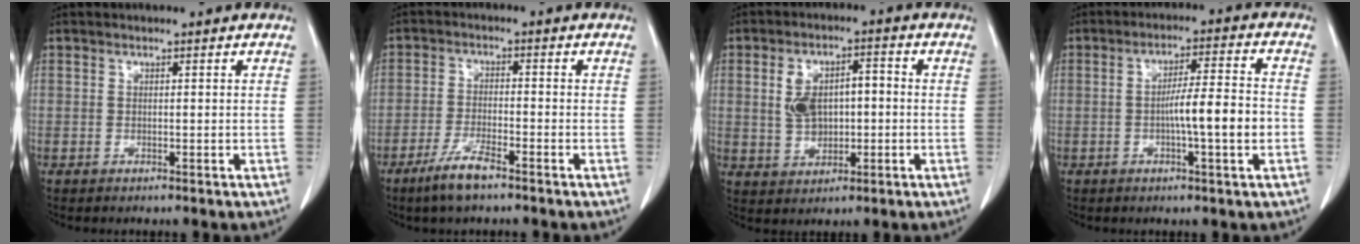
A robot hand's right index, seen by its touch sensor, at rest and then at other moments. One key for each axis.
{"total": 5.5, "fx": -3.9, "fy": 0.9, "fz": 3.8, "tx": -0.081, "ty": -0.007, "tz": -0.074}
{"total": 7.3, "fx": 0.2, "fy": 4.4, "fz": 5.9, "tx": -0.116, "ty": 0.024, "tz": 0.012}
{"total": 8.3, "fx": -1.7, "fy": 0.1, "fz": 8.1, "tx": -0.132, "ty": 0.009, "tz": -0.030}